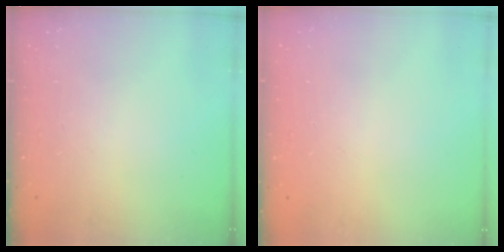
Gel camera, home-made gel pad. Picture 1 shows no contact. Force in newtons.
{"total": 0.0}